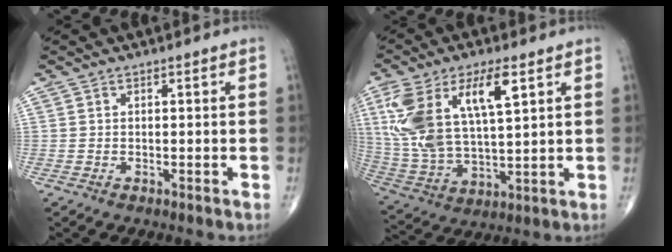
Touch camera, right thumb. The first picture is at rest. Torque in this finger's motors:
{"motor_torque": [1.50, 3.50, 1.86, 0.91, 0.22]}